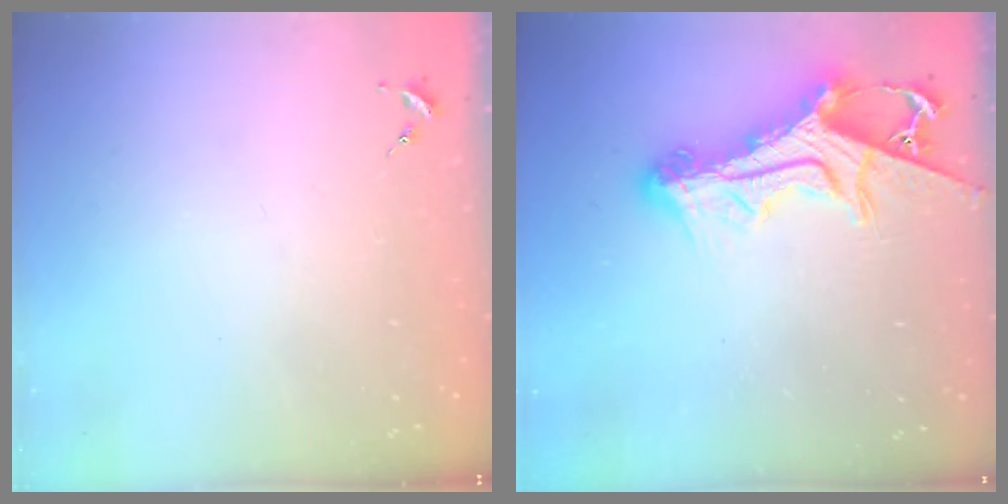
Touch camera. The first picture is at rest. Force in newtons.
{"total": 15.5, "press": 15.4, "slide": 1.6}